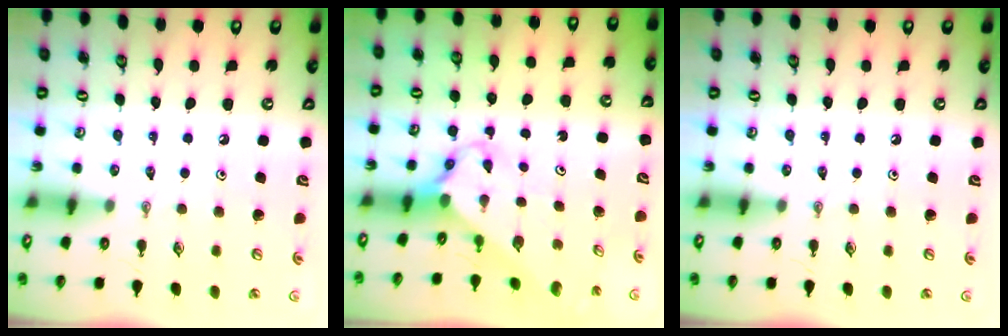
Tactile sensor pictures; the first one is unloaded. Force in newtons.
{"total": 2.5, "press": 2.5, "slide": 0.2}
{"total": 0.0}